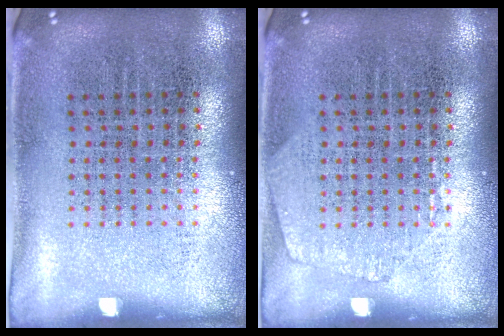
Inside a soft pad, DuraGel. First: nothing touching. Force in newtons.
{"total": 1.0, "press": 1.0, "slide": 0.1}